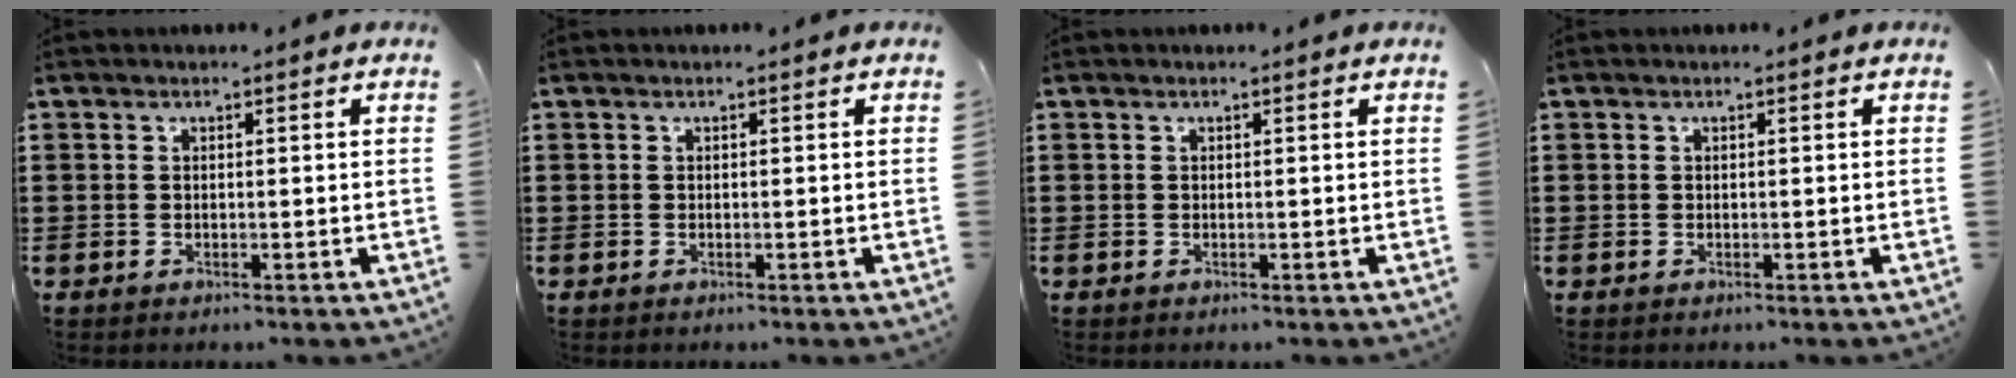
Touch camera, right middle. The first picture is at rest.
{"total": 0.0}
{"total": 0.0}
{"total": 0.0}